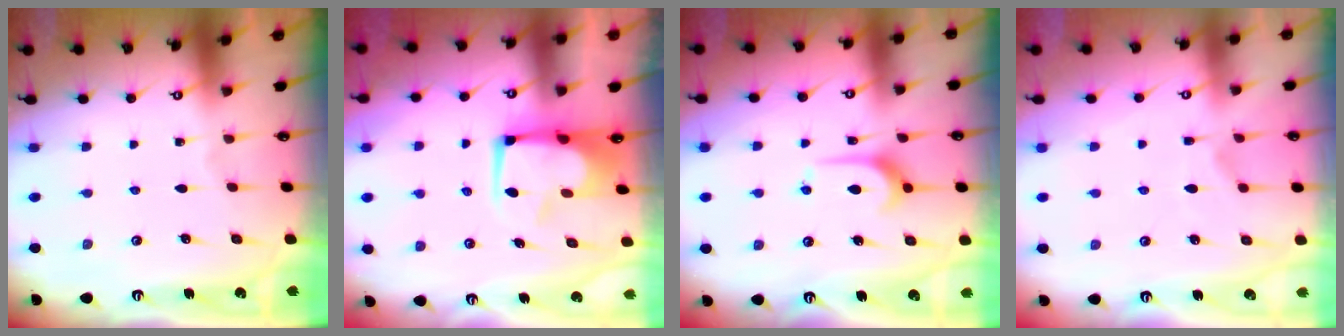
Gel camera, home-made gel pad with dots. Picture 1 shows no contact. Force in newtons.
{"total": 2.9, "press": 2.8, "slide": 0.8}
{"total": 7.9, "press": 7.8, "slide": 0.3}
{"total": 2.0, "press": 1.5, "slide": 1.3}